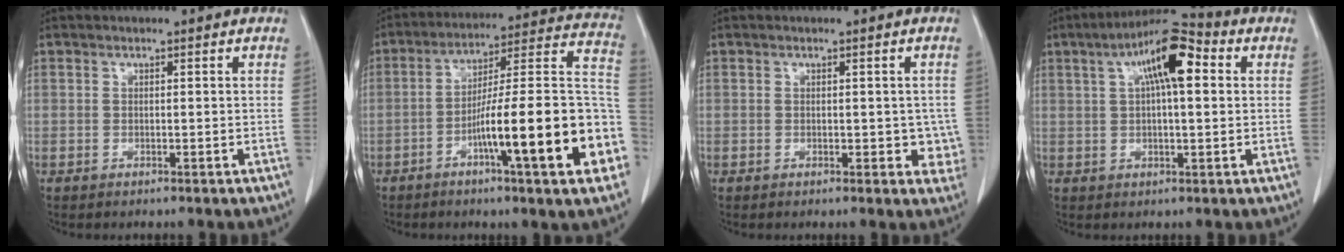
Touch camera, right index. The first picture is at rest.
{"total": 22.1, "force": [-7.2, 2.0, 20.8], "torque": [-0.229, 0.023, -0.104]}
{"total": 3.7, "force": [-0.3, 2.3, 2.9], "torque": [-0.010, 0.003, 0.000]}
{"total": 10.7, "force": [3.3, 2.5, 9.9], "torque": [-0.171, 0.034, 0.049]}